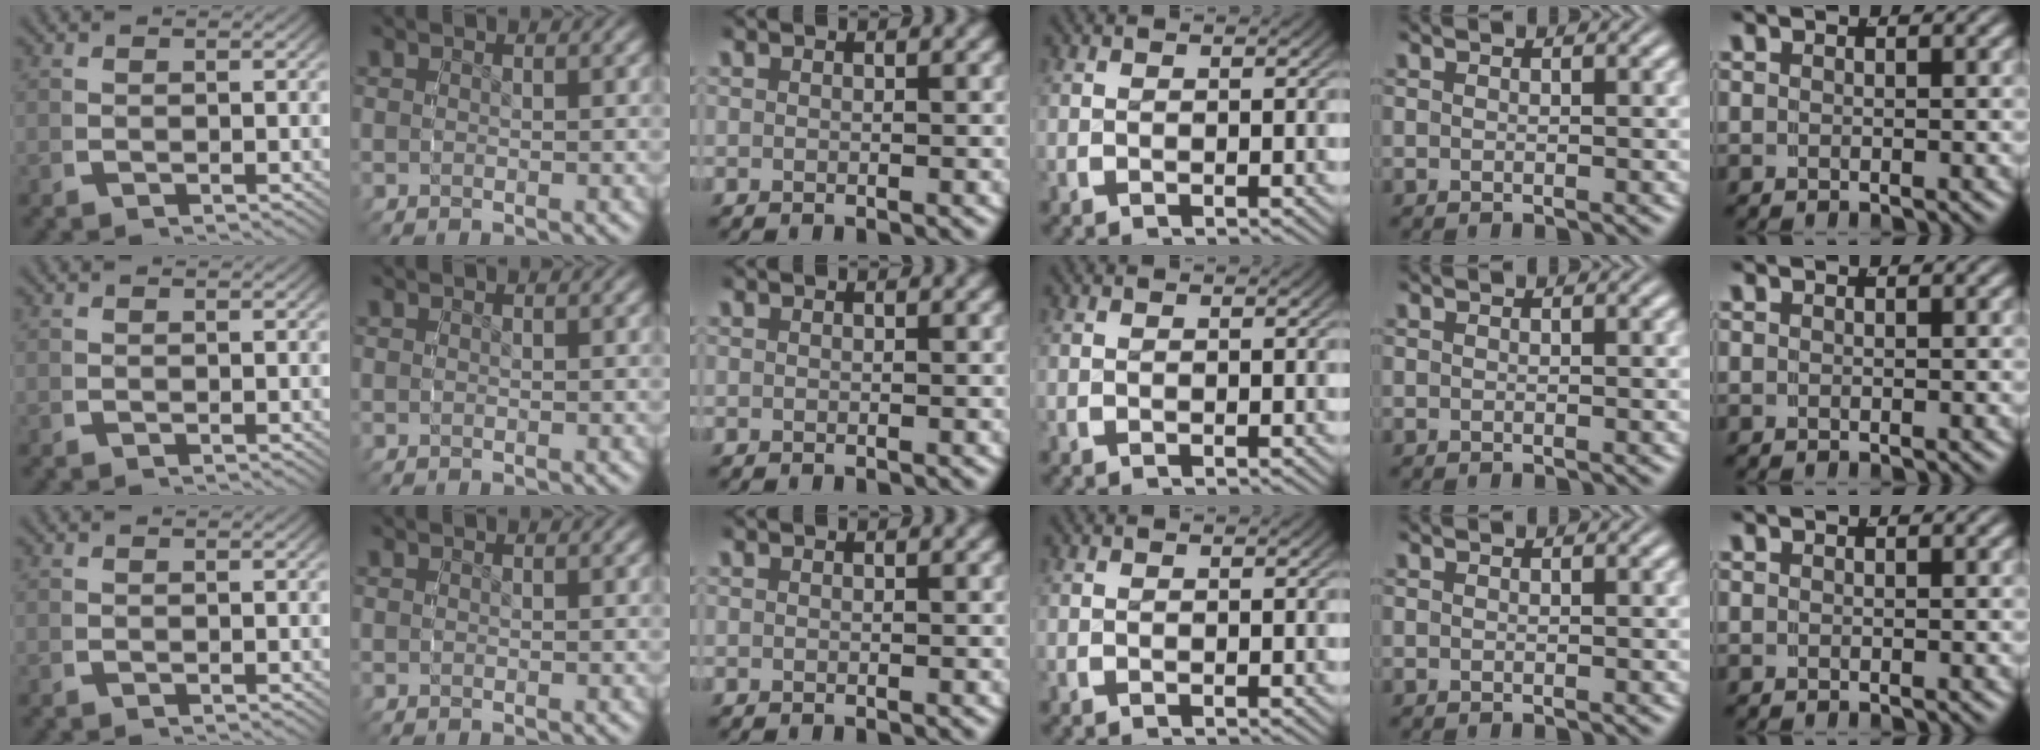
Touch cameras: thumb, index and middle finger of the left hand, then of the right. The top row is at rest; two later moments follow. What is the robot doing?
{"motion": "grasp_and_lifting", "object": "camera"}